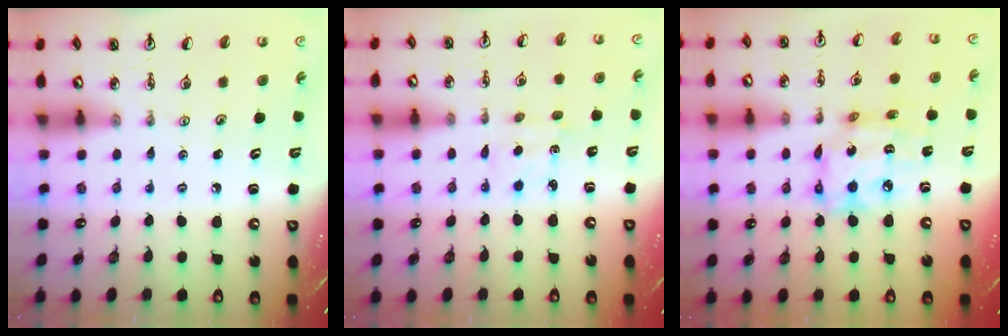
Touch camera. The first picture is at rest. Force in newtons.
{"total": 3.0, "press": 3.0, "slide": 0.4}
{"total": 13.3, "press": 13.2, "slide": 1.3}